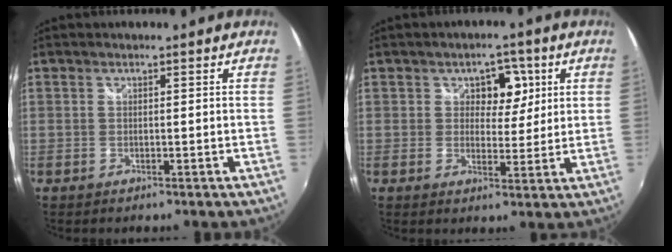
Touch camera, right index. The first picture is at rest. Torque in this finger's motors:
{"motor_torque": [0.08, 0.13, 0.04, 0.01]}